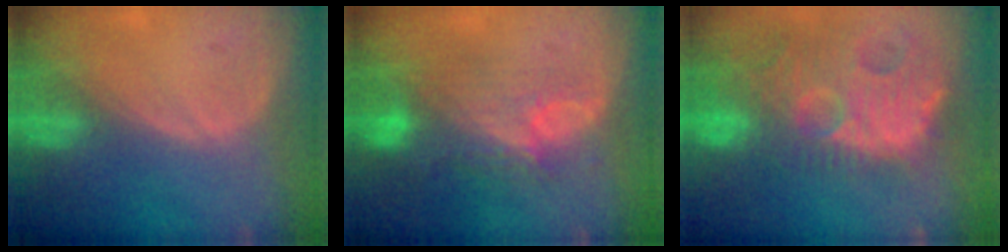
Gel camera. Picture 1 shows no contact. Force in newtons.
{"total": 9.7, "press": 8.2, "slide": 5.2}
{"total": 14.6, "press": 12.6, "slide": 7.3}